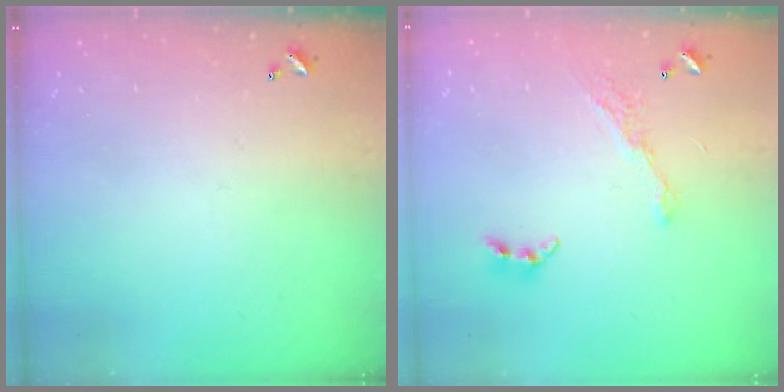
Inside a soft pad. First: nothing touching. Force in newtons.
{"total": 8.2, "press": 8.2, "slide": 0.9}